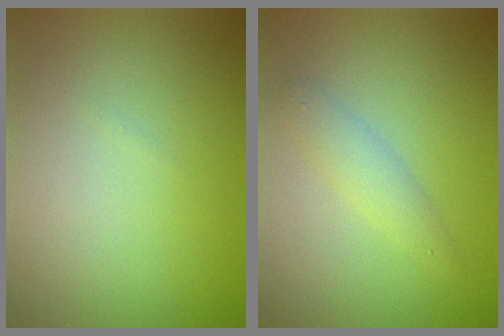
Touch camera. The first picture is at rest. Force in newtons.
{"total": 1.9, "press": 1.9, "slide": 0.0}